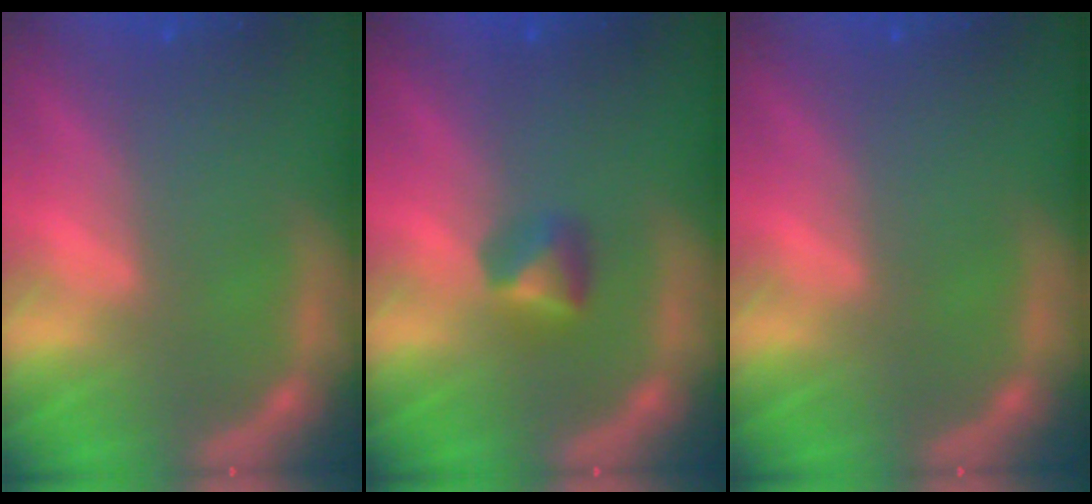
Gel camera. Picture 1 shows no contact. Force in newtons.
{"total": 1.9}
{"total": 0.0}